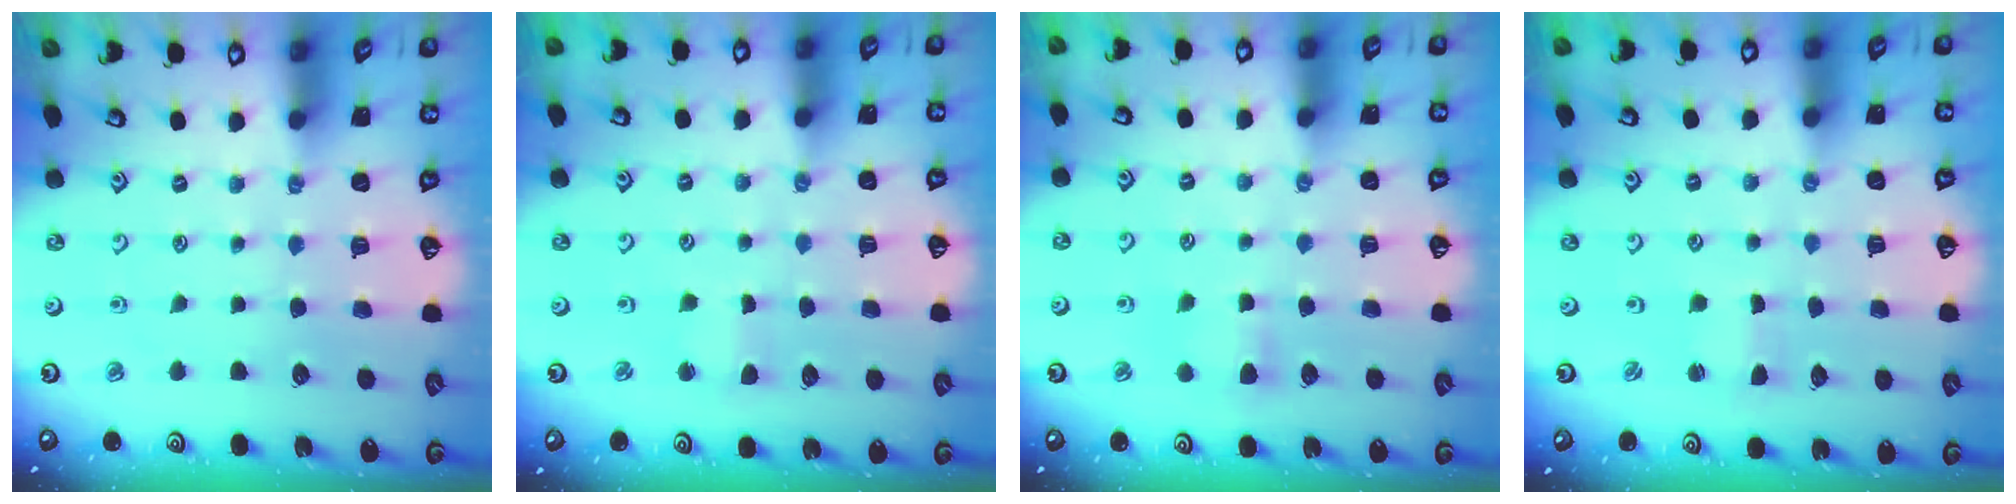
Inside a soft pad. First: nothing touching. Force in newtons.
{"total": 2.5, "press": 2.5, "slide": 0.5}
{"total": 4.5, "press": 4.4, "slide": 0.8}
{"total": 0.9, "press": 0.9, "slide": 0.1}